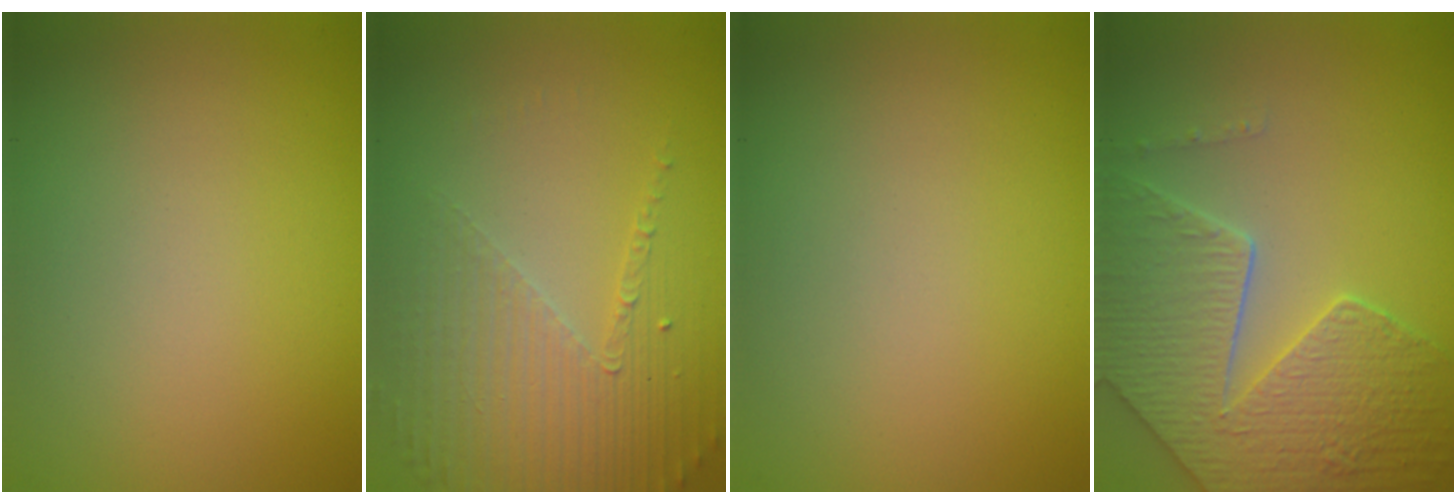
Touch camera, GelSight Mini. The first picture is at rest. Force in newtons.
{"total": 4.6, "press": 3.2, "slide": 3.4}
{"total": 0.0}
{"total": 7.6, "press": 6.2, "slide": 4.5}